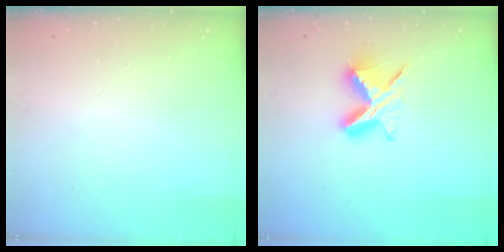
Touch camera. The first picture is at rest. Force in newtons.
{"total": 8.7, "press": 8.6, "slide": 0.6}